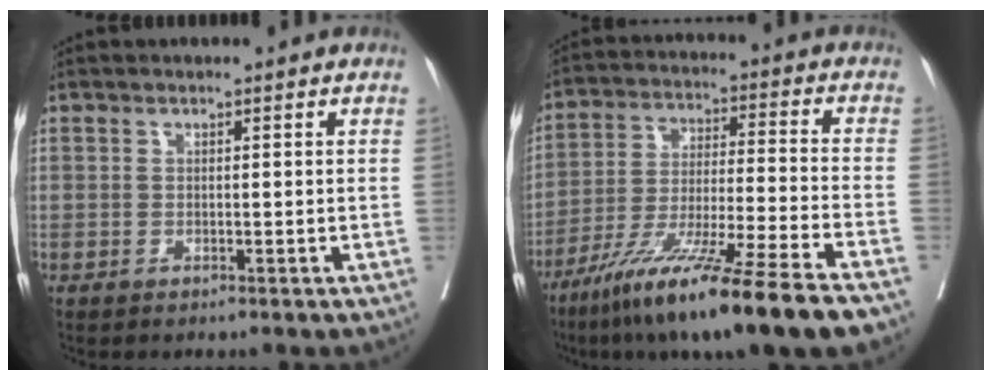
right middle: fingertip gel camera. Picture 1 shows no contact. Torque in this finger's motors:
{"motor_torque": [1.10, -1.04, 0.76, 0.21]}